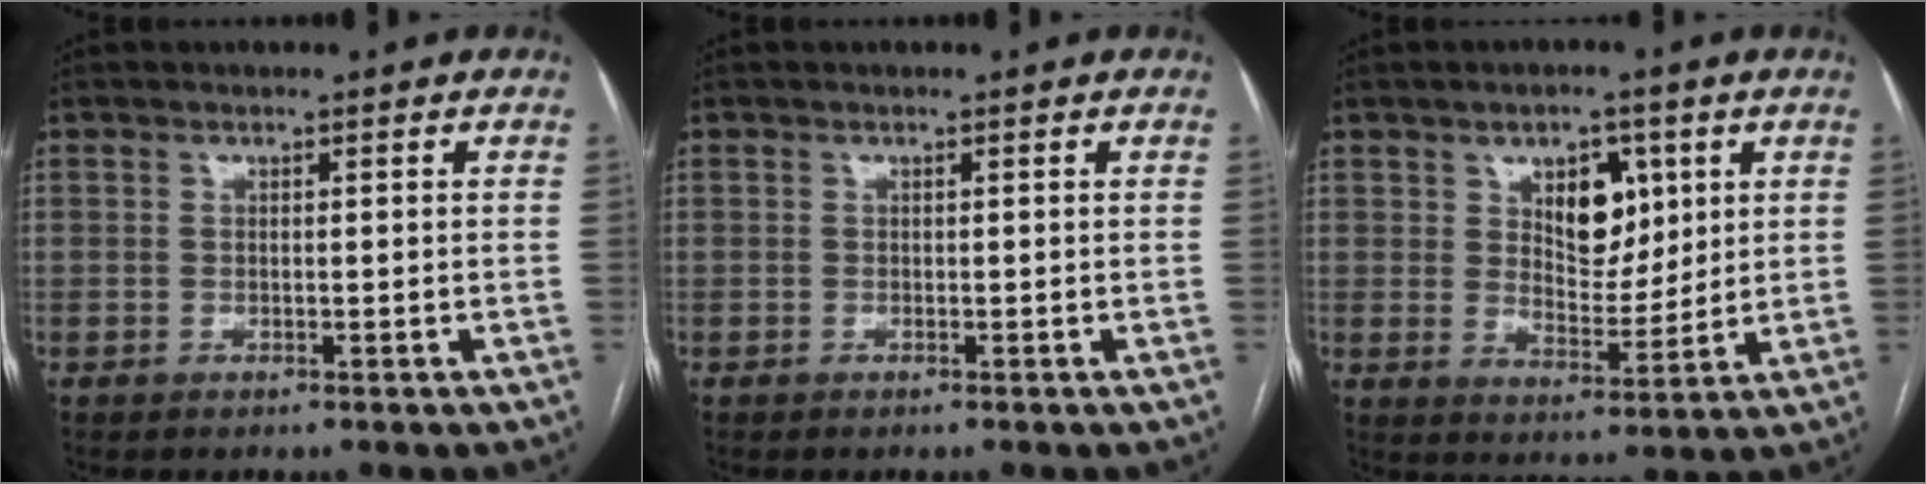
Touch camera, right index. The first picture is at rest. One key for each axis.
{"total": 0.0}
{"total": 7.8, "fx": 3.2, "fy": 4.4, "fz": 5.6, "tx": -0.083, "ty": 0.005, "tz": 0.057}